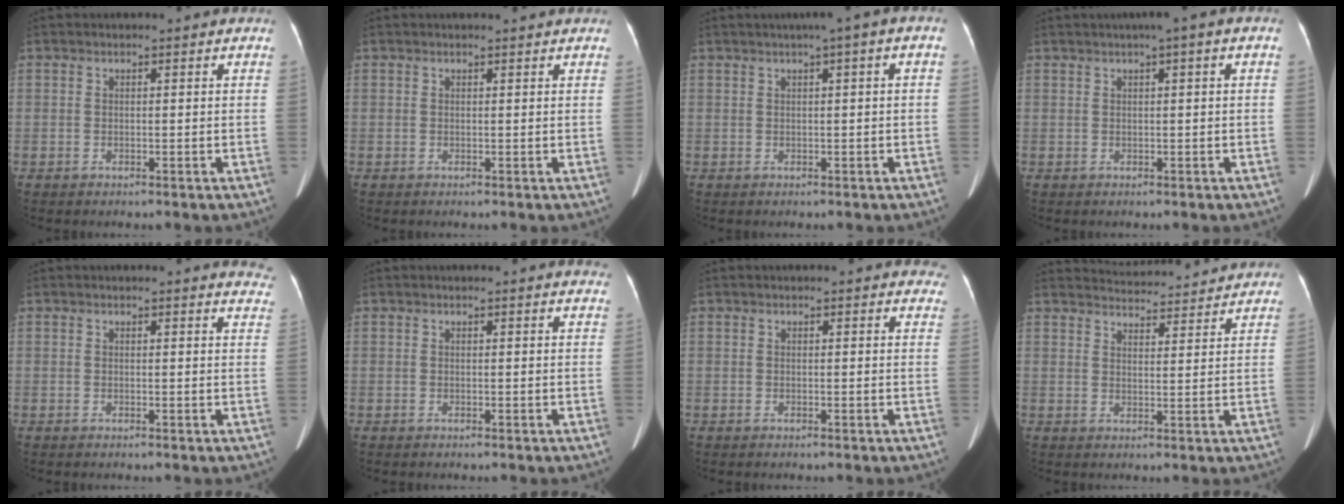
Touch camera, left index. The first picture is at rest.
{"total": 1.5, "force": [1.5, -0.1, 0.3], "torque": [-0.008, 0.008, 0.018]}
{"total": 3.3, "force": [0.8, 0.2, 3.2], "torque": [-0.043, 0.017, 0.010]}
{"total": 2.7, "force": [0.9, 0.0, 2.6], "torque": [-0.040, 0.013, 0.012]}
{"total": 5.2, "force": [5.0, 1.0, 0.4], "torque": [0.020, -0.024, 0.020]}
{"total": 2.7, "force": [2.7, 0.4, 0.4], "torque": [-0.006, -0.004, 0.011]}
{"total": 3.9, "force": [3.5, 1.5, 0.7], "torque": [0.011, -0.004, 0.017]}
{"total": 10.9, "force": [10.7, 1.3, 1.6], "torque": [-0.018, 0.018, 0.133]}